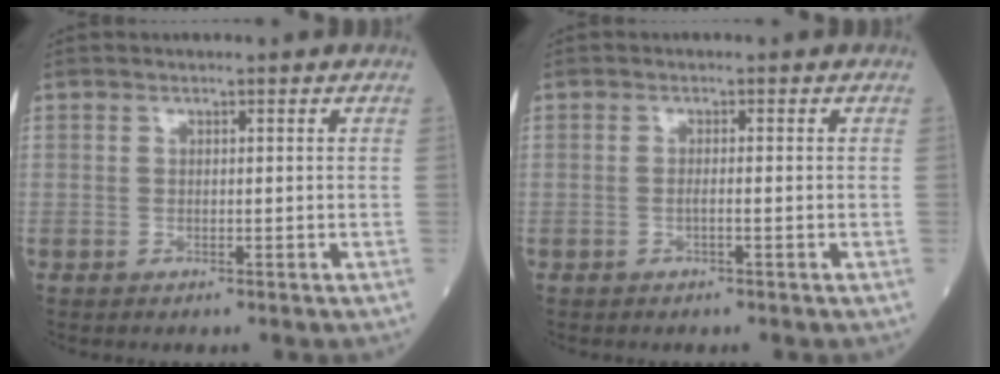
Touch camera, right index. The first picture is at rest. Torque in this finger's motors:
{"motor_torque": [0.02, 0.02, -0.08, -0.01]}